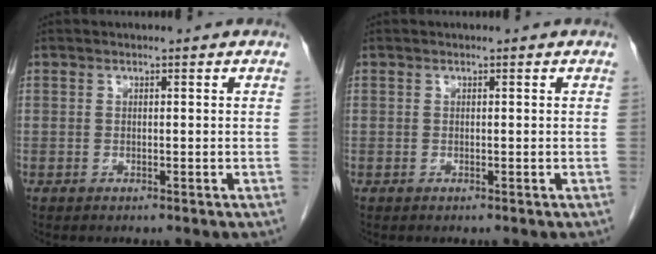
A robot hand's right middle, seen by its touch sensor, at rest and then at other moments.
{"total": 0.0}